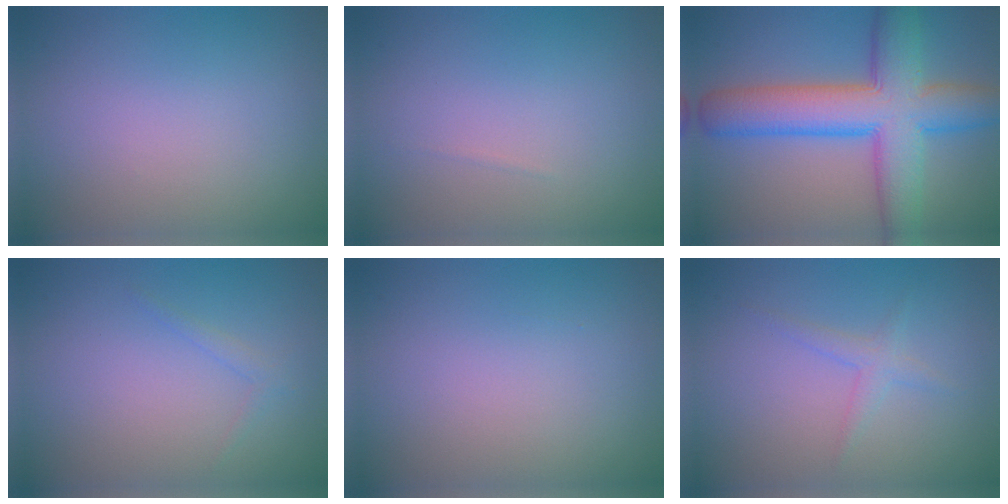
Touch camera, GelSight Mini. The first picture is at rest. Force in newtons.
{"total": 0.0}
{"total": 9.9, "press": 9.9, "slide": 0.2}
{"total": 0.8, "press": 0.8, "slide": 0.0}
{"total": 0.0}
{"total": 1.4, "press": 1.4, "slide": 0.0}